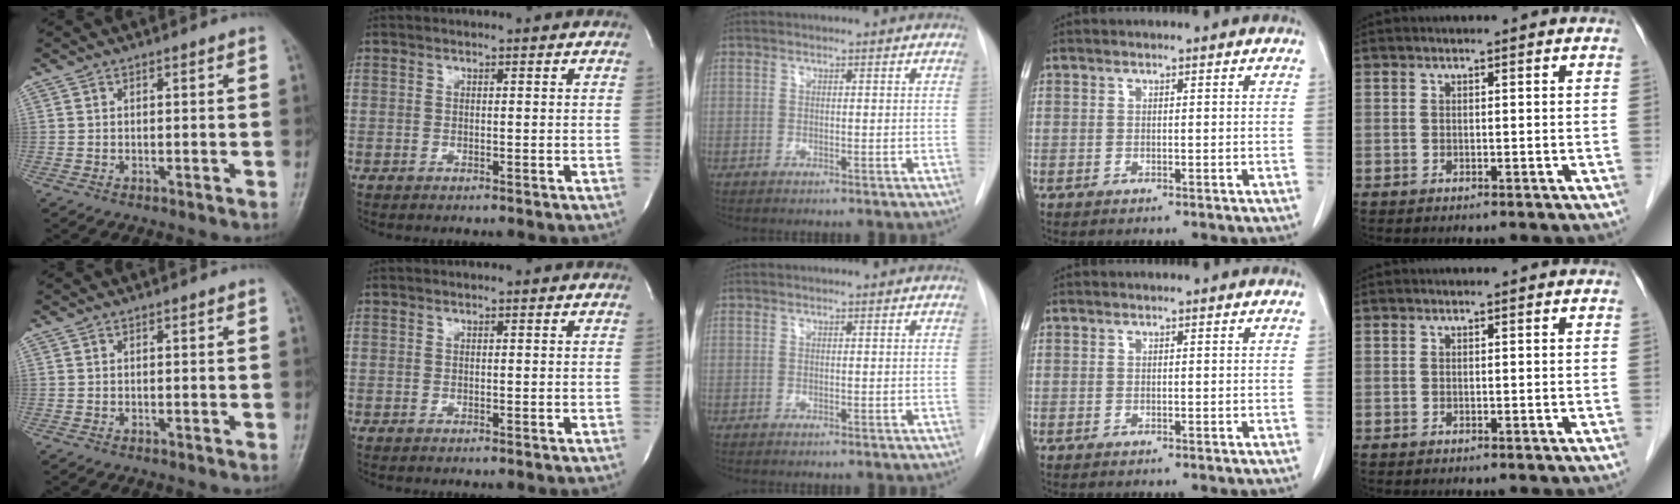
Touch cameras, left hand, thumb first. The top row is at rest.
{}